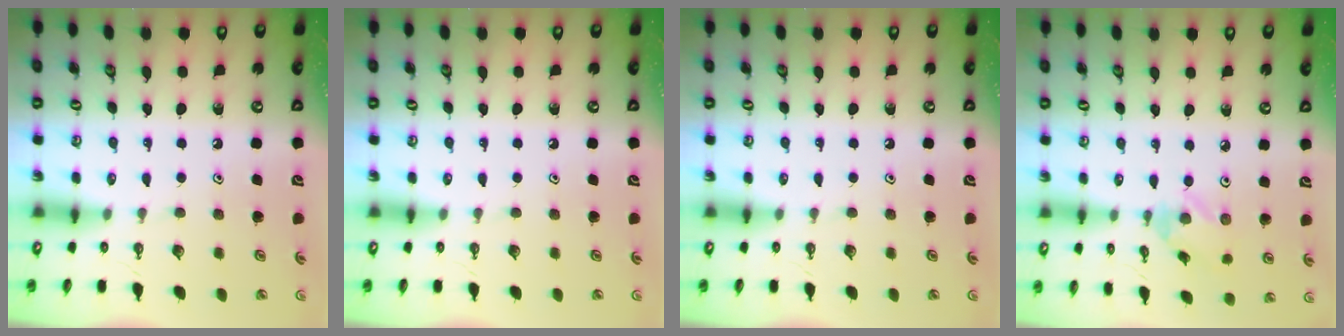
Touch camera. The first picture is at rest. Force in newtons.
{"total": 0.0}
{"total": 0.0}
{"total": 1.5, "press": 1.5, "slide": 0.0}